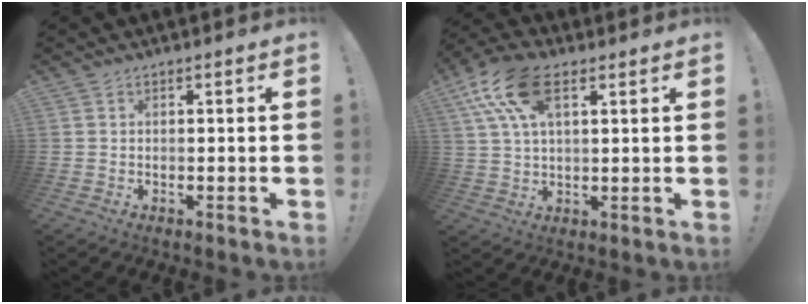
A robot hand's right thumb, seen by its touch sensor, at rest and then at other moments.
{"total": 14.9, "force": [6.4, 7.6, 11.1], "torque": [-0.217, -0.013, 0.117]}